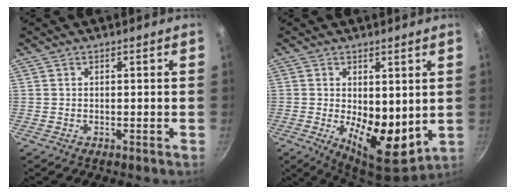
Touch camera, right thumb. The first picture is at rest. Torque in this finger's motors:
{"motor_torque": [-0.59, 1.28, 0.06, 0.07, 0.13]}